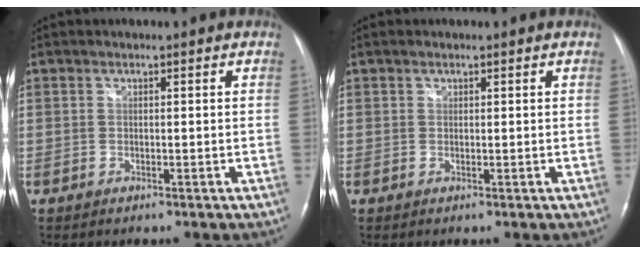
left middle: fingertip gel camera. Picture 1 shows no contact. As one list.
[{"total": 0.7, "force": [0.5, 0.4, 0.2], "torque": [-0.002, 0.003, 0.008]}]